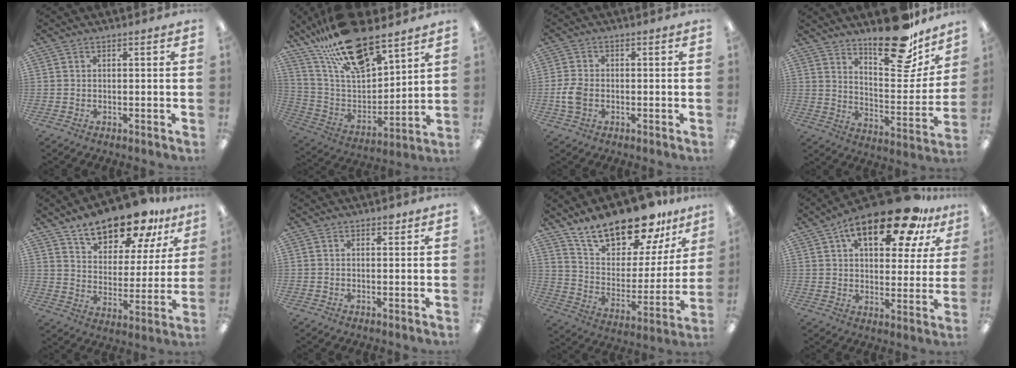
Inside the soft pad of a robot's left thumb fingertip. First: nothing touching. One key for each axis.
{"total": 21.0, "fx": 16.4, "fy": 7.0, "fz": 11.1, "tx": -0.209, "ty": -0.095, "tz": 0.289}
{"total": 5.5, "fx": -1.2, "fy": 3.8, "fz": 3.8, "tx": -0.074, "ty": 0.002, "tz": -0.024}
{"total": 20.9, "fx": 16.4, "fy": 7.2, "fz": 10.7, "tx": -0.144, "ty": -0.121, "tz": 0.273}
{"total": 16.2, "fx": 13.0, "fy": 6.5, "fz": 7.1, "tx": -0.115, "ty": -0.083, "tz": 0.228}
{"total": 1.3, "fx": 1.0, "fy": 0.7, "fz": 0.4, "tx": 0.007, "ty": -0.006, "tz": 0.015}
{"total": 20.5, "fx": 17.0, "fy": 7.5, "fz": 8.6, "tx": -0.143, "ty": -0.120, "tz": 0.297}
{"total": 19.9, "fx": 11.7, "fy": 8.4, "fz": 13.8, "tx": -0.209, "ty": -0.050, "tz": 0.189}